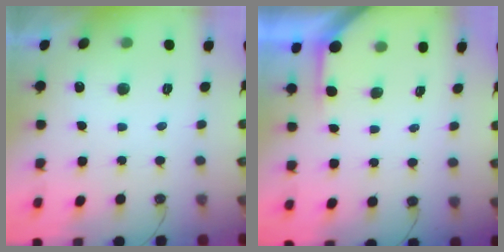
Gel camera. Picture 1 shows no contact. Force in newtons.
{"total": 1.9, "press": 1.9, "slide": 0.3}